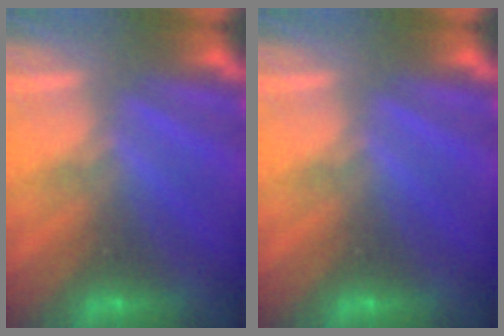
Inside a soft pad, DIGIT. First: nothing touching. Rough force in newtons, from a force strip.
{"total": 0.0}